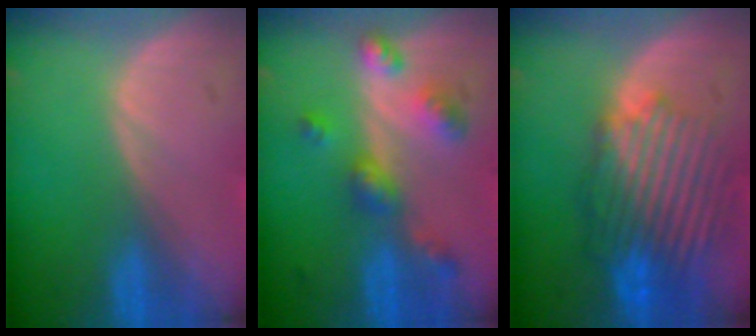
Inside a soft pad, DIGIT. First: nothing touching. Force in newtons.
{"total": 6.5, "press": 5.7, "slide": 3.1}
{"total": 10.2, "press": 9.5, "slide": 3.9}